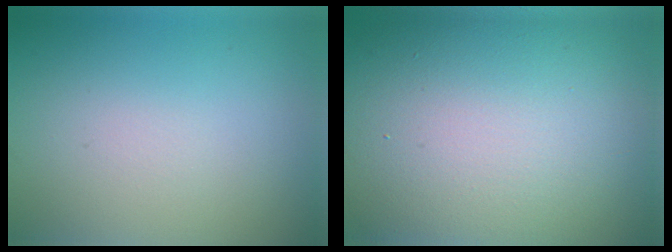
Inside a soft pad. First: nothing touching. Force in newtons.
{"total": 17.5, "press": 17.5, "slide": 0.9}